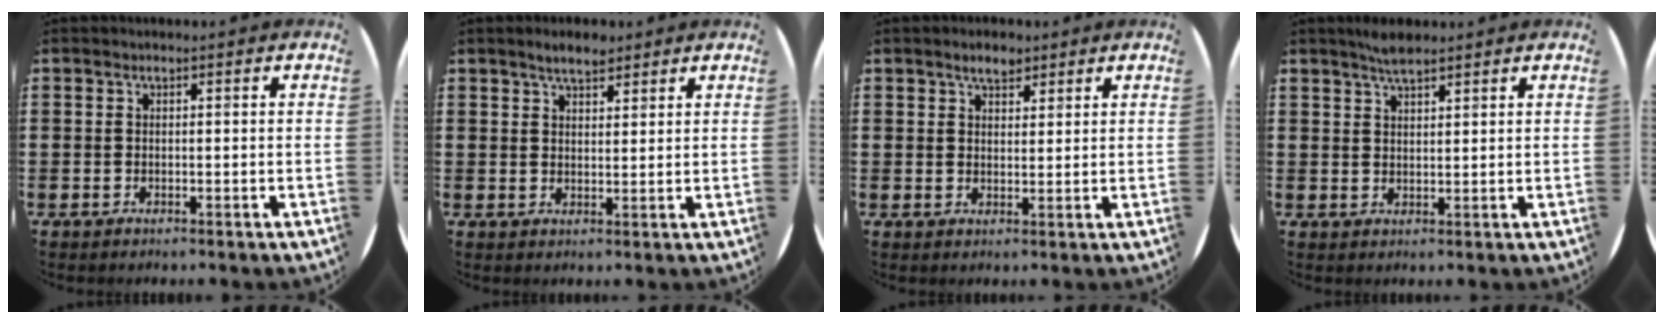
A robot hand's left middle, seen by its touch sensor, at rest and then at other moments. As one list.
[{"total": 3.3, "force": [2.8, 1.1, 1.4], "torque": [-0.022, 0.001, 0.049]}, {"total": 2.9, "force": [2.3, 1.3, 1.2], "torque": [-0.017, 0.002, 0.041]}, {"total": 3.0, "force": [2.6, 0.6, 1.3], "torque": [-0.028, 0.004, 0.047]}]